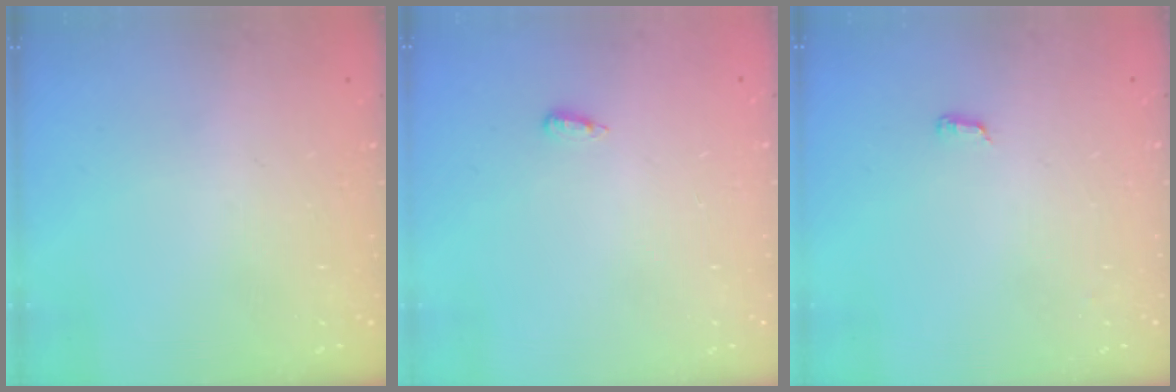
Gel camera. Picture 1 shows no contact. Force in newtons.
{"total": 4.4, "press": 3.4, "slide": 2.9}
{"total": 6.4, "press": 3.8, "slide": 5.1}